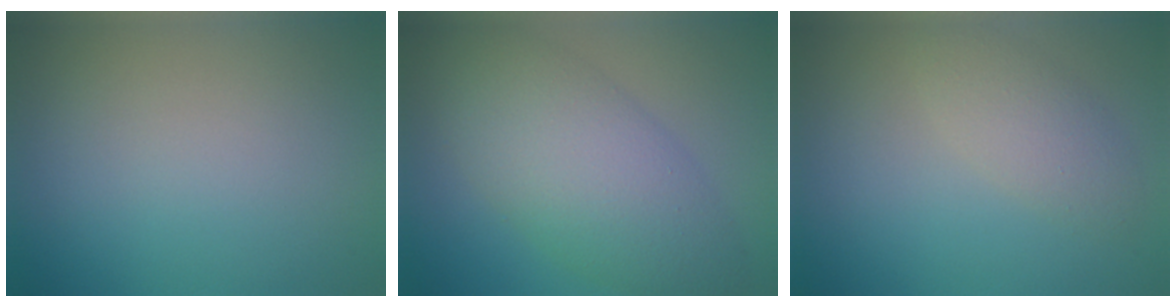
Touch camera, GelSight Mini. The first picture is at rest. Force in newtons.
{"total": 8.1, "press": 8.1, "slide": 0.3}
{"total": 2.8, "press": 2.8, "slide": 0.1}